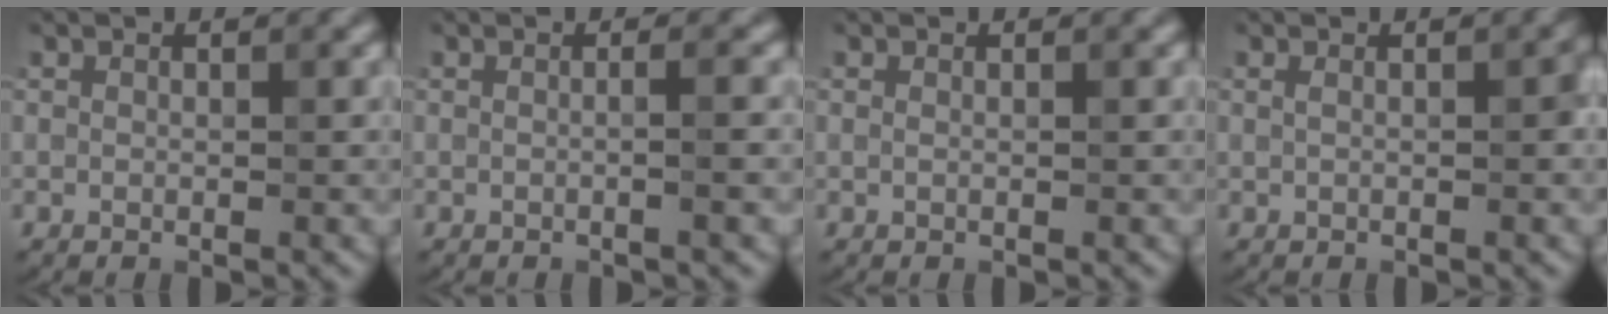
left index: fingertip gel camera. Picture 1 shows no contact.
{"total": 2.4, "force": [-0.3, 1.1, 2.1], "torque": [-0.002, 0.000, -0.024]}
{"total": 0.0}
{"total": 1.0, "force": [-0.1, 0.2, 1.0], "torque": [-0.017, 0.000, -0.005]}